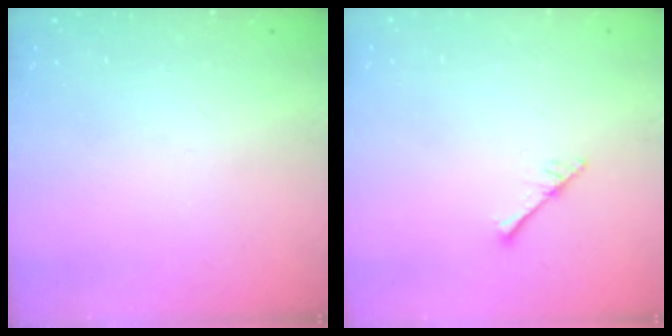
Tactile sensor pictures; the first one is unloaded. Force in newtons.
{"total": 2.3, "press": 2.3, "slide": 0.2}